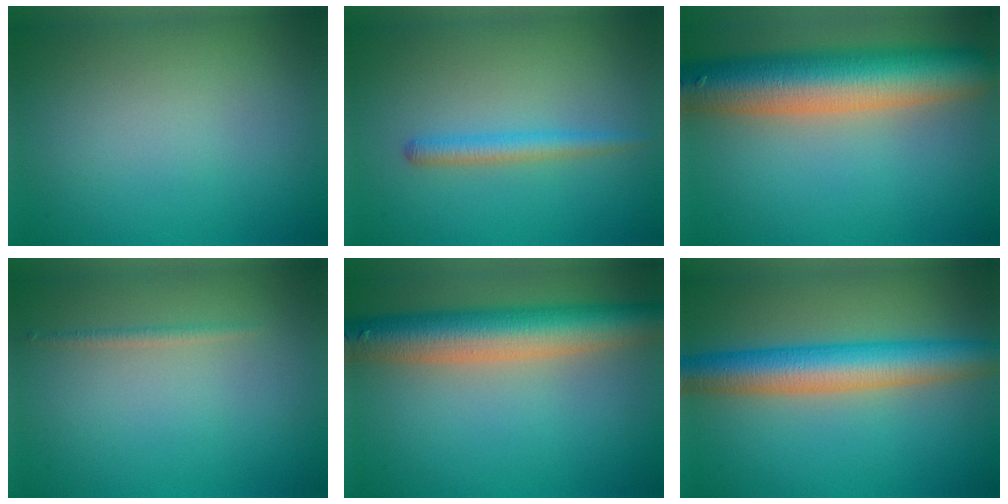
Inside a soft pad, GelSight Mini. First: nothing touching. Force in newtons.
{"total": 1.9, "press": 1.9, "slide": 0.0}
{"total": 10.8, "press": 10.8, "slide": 0.6}
{"total": 0.8, "press": 0.8, "slide": 0.0}
{"total": 8.2, "press": 8.1, "slide": 0.3}
{"total": 6.8, "press": 6.8, "slide": 0.2}